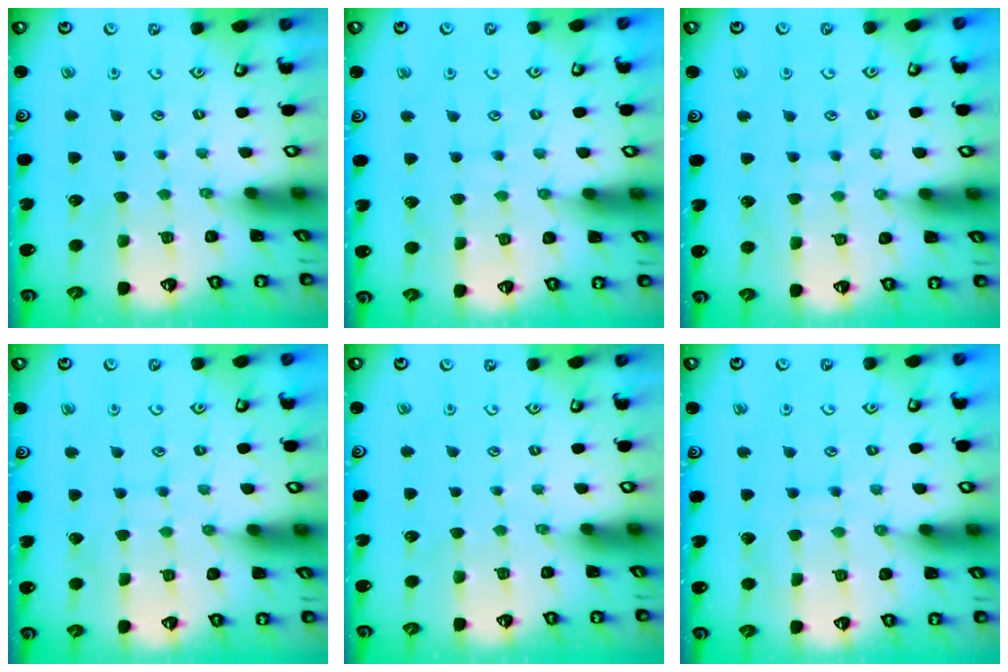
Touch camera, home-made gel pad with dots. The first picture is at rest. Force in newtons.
{"total": 5.1, "press": 5.0, "slide": 0.6}
{"total": 6.5, "press": 6.5, "slide": 0.5}
{"total": 5.4, "press": 5.4, "slide": 0.5}
{"total": 0.0}
{"total": 5.7, "press": 5.7, "slide": 0.4}